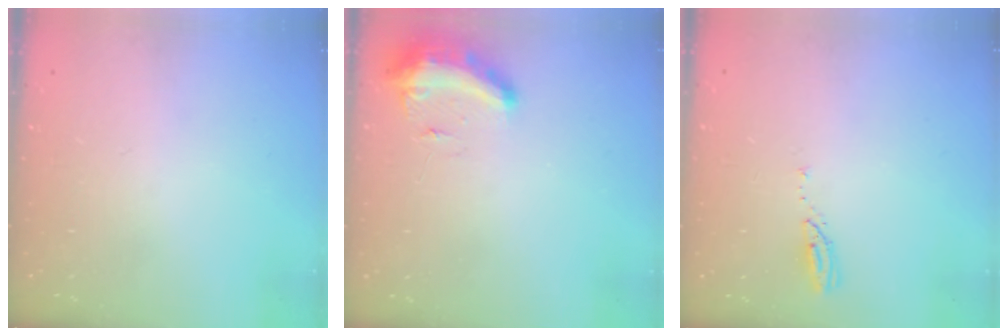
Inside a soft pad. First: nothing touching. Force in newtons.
{"total": 9.8, "press": 9.8, "slide": 0.5}
{"total": 3.0, "press": 2.9, "slide": 0.3}